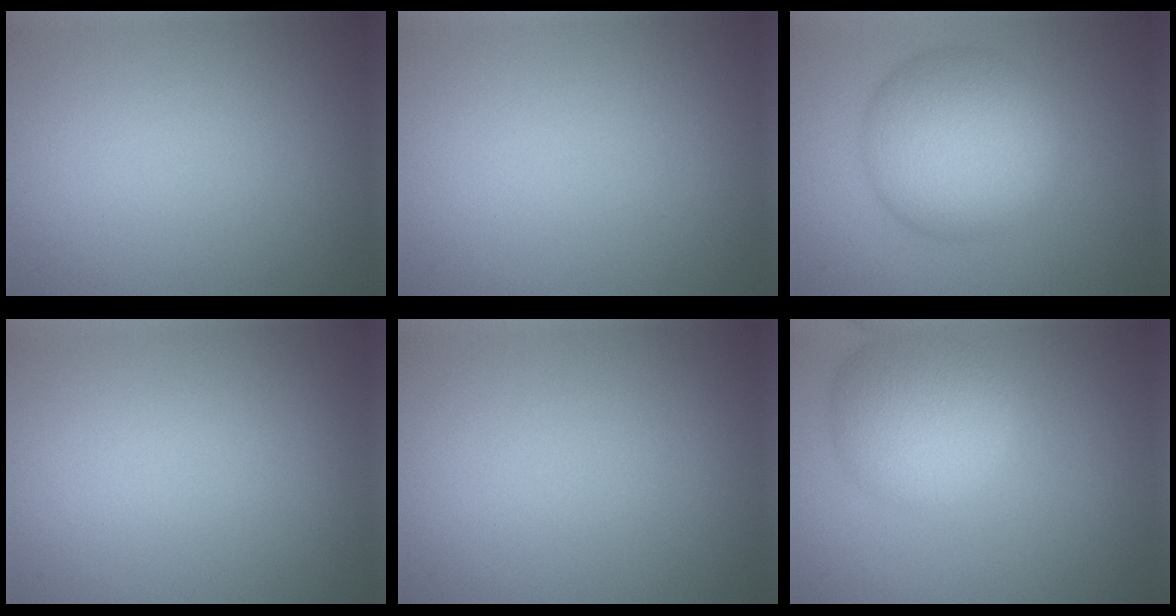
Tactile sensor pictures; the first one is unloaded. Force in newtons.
{"total": 0.0}
{"total": 8.6, "press": 8.6, "slide": 0.3}
{"total": 0.0}
{"total": 0.0}
{"total": 6.3, "press": 6.2, "slide": 0.4}